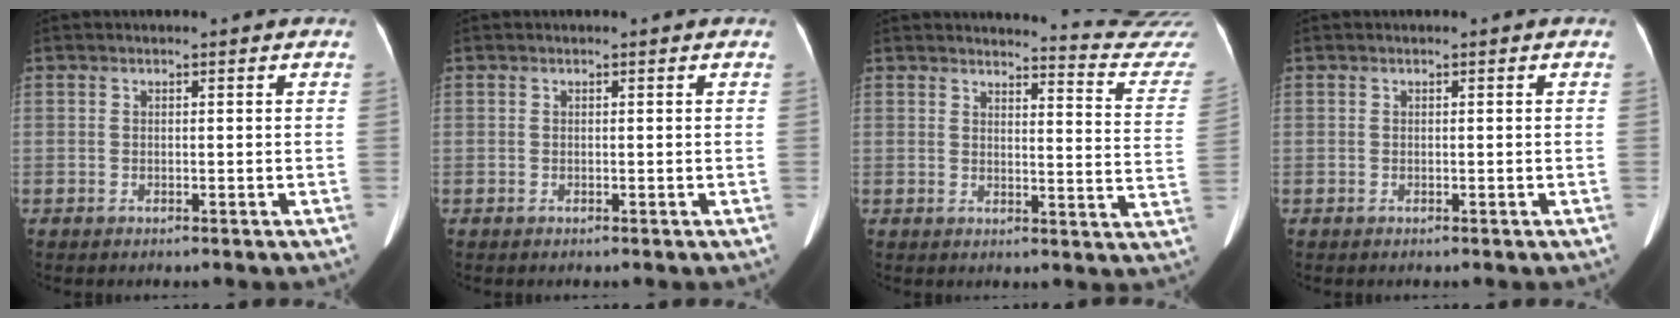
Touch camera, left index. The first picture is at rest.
{"total": 0.0}
{"total": 15.4, "force": [15.3, -1.0, 1.0], "torque": [0.006, -0.139, 0.140]}
{"total": 0.0}